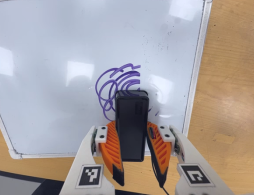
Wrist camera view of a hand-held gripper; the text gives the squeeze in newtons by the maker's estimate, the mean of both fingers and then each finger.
{"total": 11.6, "left": 11.2, "right": 12.0}